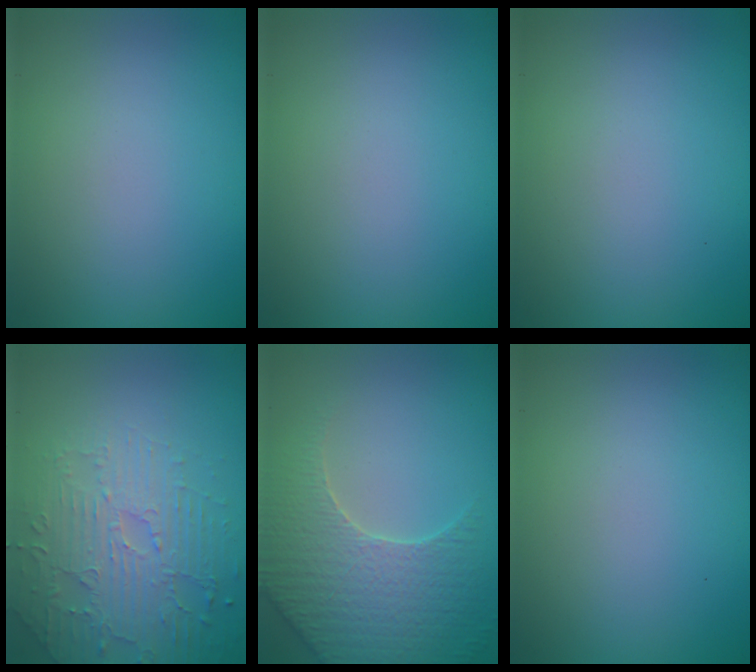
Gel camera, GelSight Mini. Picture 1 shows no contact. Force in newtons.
{"total": 0.0}
{"total": 0.0}
{"total": 4.6, "press": 3.8, "slide": 2.6}
{"total": 4.9, "press": 4.7, "slide": 1.1}
{"total": 0.0}